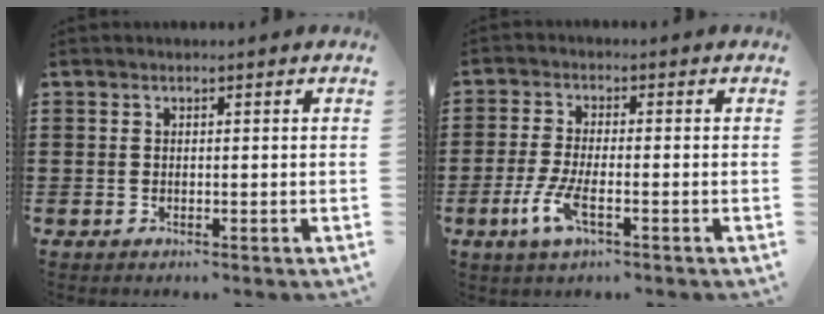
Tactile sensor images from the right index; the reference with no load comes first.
{"total": 5.2, "force": [-2.3, 1.3, 4.5], "torque": [-0.107, -0.015, -0.047]}